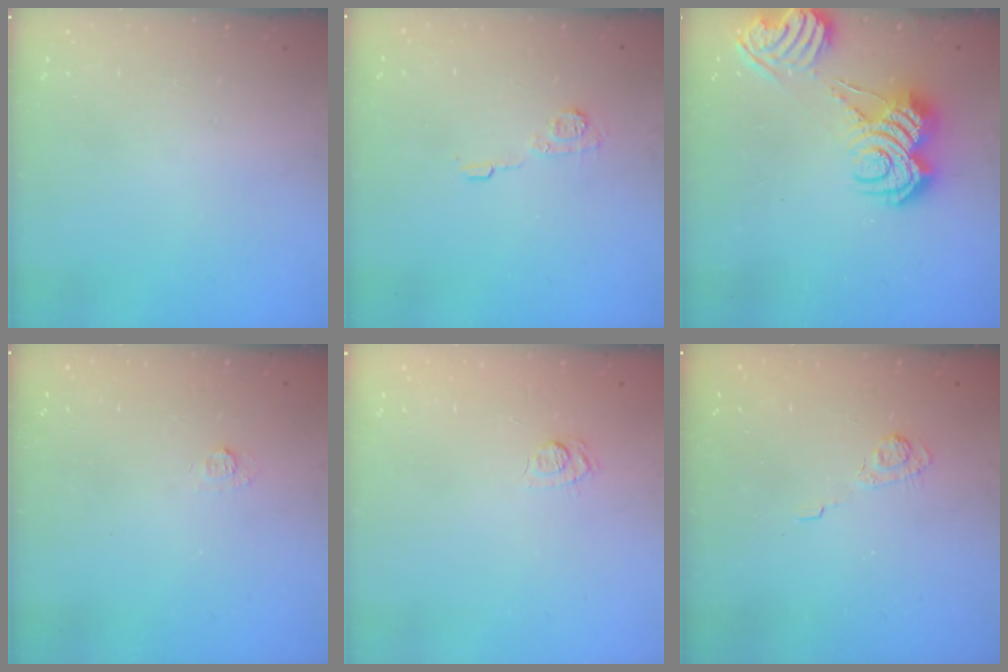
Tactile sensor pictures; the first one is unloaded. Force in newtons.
{"total": 5.8, "press": 5.8, "slide": 0.2}
{"total": 9.1, "press": 9.1, "slide": 0.5}
{"total": 2.7, "press": 2.5, "slide": 0.9}
{"total": 7.2, "press": 7.1, "slide": 1.5}
{"total": 3.5, "press": 3.1, "slide": 1.6}